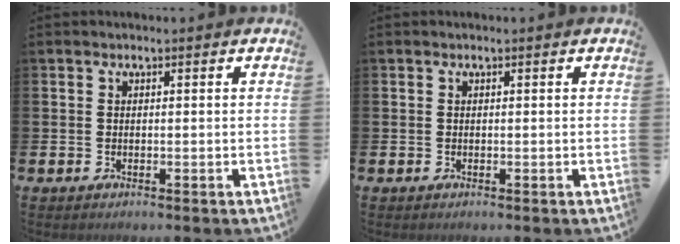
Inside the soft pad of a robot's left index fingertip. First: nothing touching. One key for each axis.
{"total": 0.0}